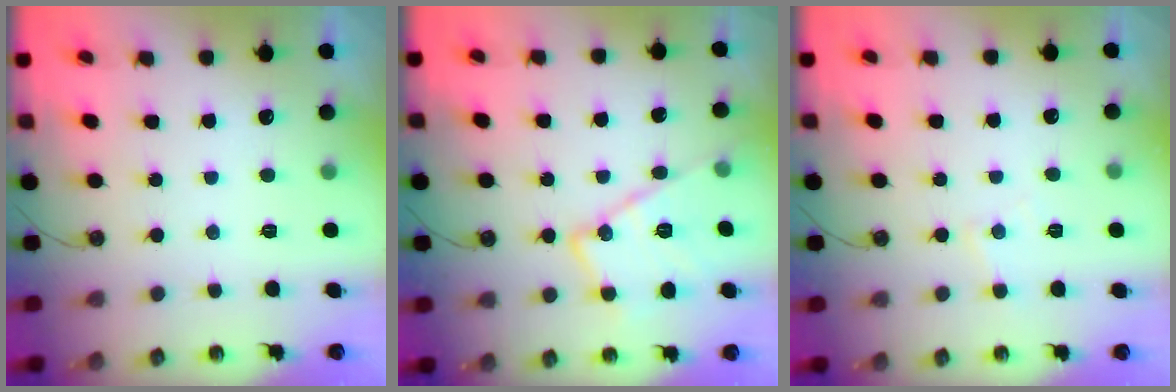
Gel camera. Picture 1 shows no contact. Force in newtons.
{"total": 15.3, "press": 15.3, "slide": 0.6}
{"total": 4.8, "press": 4.8, "slide": 0.7}